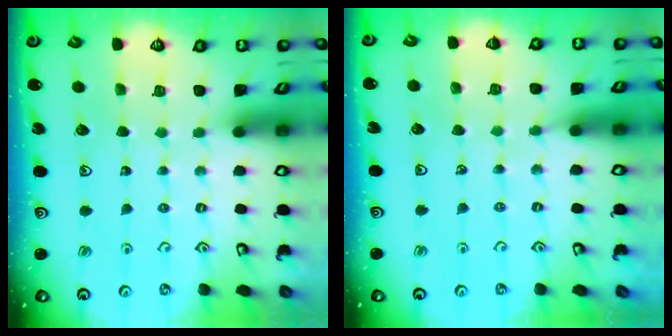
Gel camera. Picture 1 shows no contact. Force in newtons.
{"total": 3.0, "press": 2.9, "slide": 0.5}